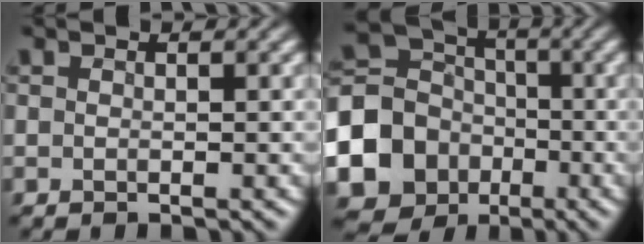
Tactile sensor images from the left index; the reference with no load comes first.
{"total": 13.8, "force": [-4.8, 12.2, 4.2], "torque": [-0.116, -0.038, -0.113]}